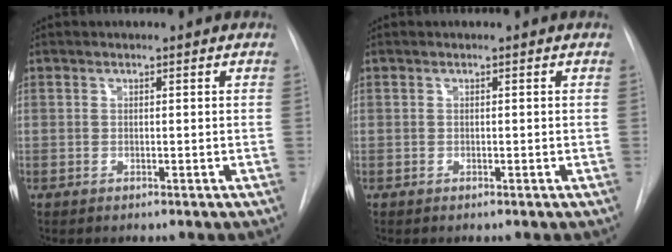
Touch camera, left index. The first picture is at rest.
{"total": 0.8, "force": [-0.8, -0.1, -0.1], "torque": [0.005, -0.006, -0.010]}